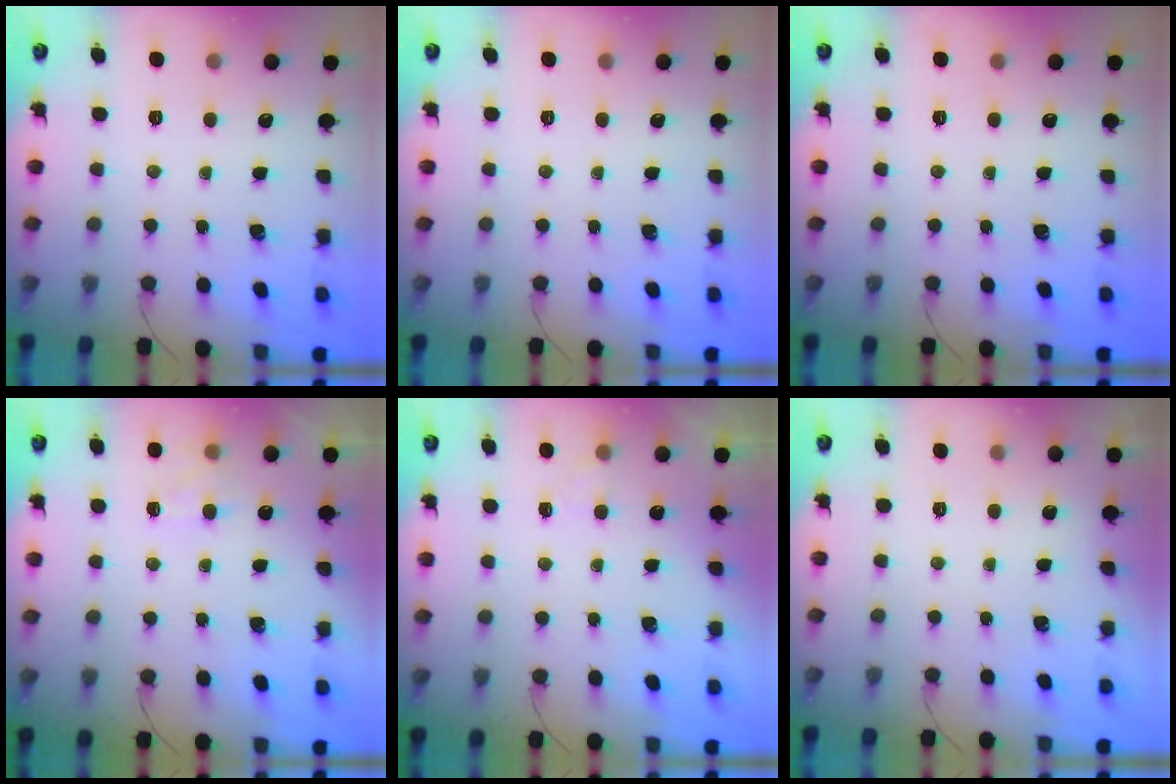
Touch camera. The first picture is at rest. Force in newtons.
{"total": 0.0}
{"total": 0.0}
{"total": 4.9, "press": 4.7, "slide": 1.6}
{"total": 2.0, "press": 1.4, "slide": 1.4}
{"total": 1.9, "press": 1.9, "slide": 0.3}